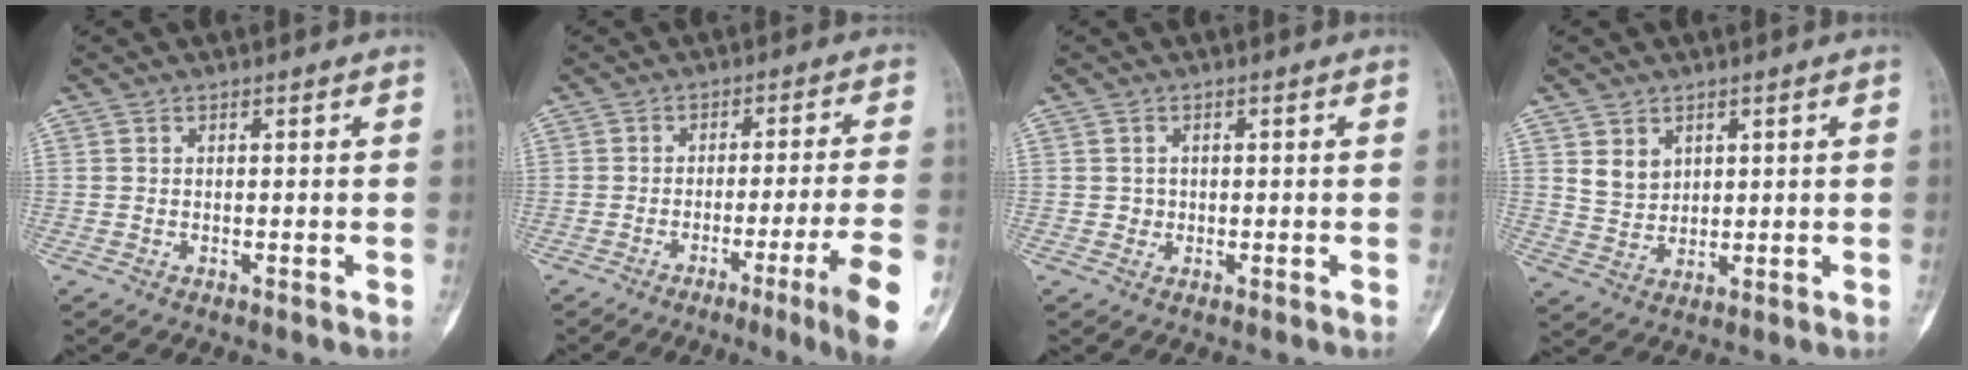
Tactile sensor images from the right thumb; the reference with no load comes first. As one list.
[{"total": 12.0, "force": [-5.6, -0.2, 10.6], "torque": [-0.154, 0.002, -0.081]}, {"total": 1.2, "force": [-0.1, 1.2, 0.2], "torque": [0.006, 0.005, -0.003]}, {"total": 4.5, "force": [2.1, 3.4, 1.8], "torque": [-0.016, -0.021, 0.050]}]